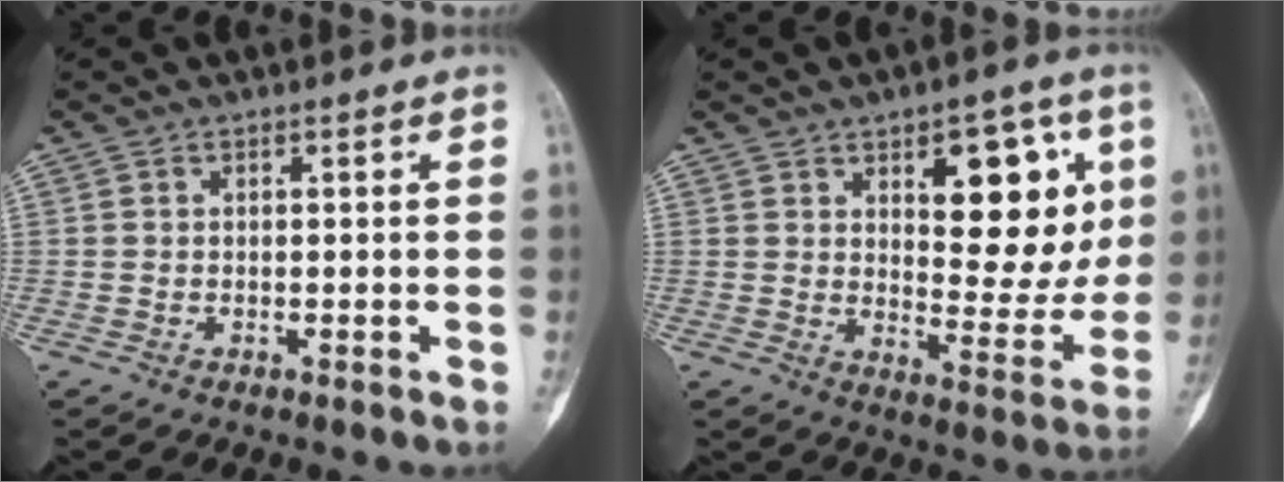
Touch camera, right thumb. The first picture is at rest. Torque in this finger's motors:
{"motor_torque": [-1.50, 1.83, 1.66, 0.55, 0.43]}